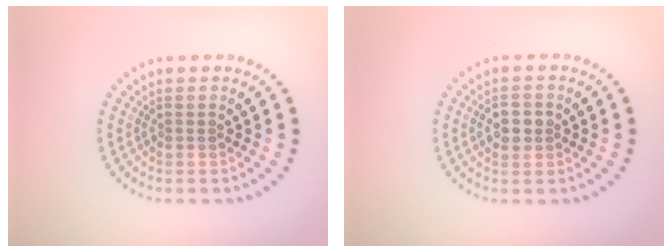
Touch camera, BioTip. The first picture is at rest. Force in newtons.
{"total": 2.7, "press": 2.7, "slide": 0.1}